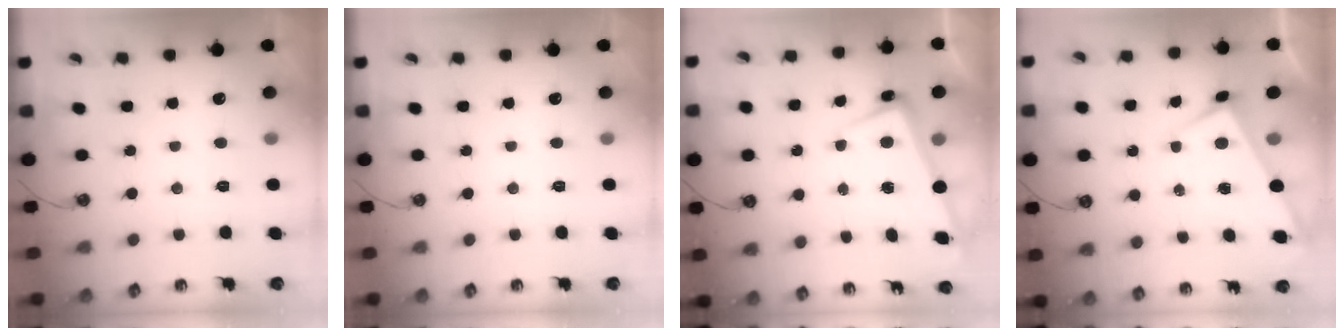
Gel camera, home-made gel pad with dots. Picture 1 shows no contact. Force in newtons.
{"total": 0.0}
{"total": 2.4, "press": 2.2, "slide": 0.9}
{"total": 1.4, "press": 1.3, "slide": 0.5}